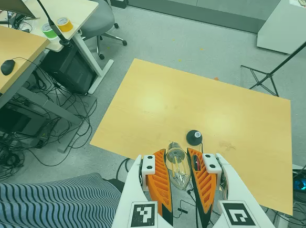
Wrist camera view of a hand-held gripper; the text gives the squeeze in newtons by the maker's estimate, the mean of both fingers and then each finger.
{"total": 24.2, "left": 26.7, "right": 21.6}